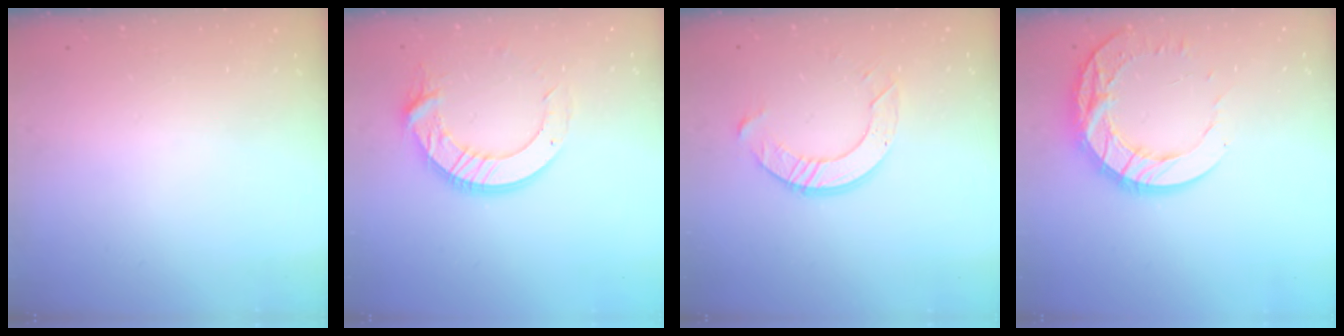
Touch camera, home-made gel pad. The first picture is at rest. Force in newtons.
{"total": 14.7, "press": 14.7, "slide": 1.6}
{"total": 9.1, "press": 9.0, "slide": 0.7}
{"total": 17.2, "press": 17.1, "slide": 1.5}